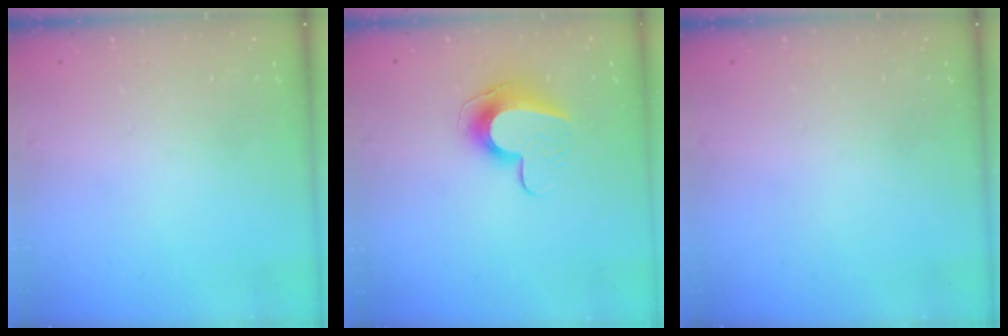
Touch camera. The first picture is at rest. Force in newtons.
{"total": 11.8, "press": 11.8, "slide": 0.6}
{"total": 0.0}